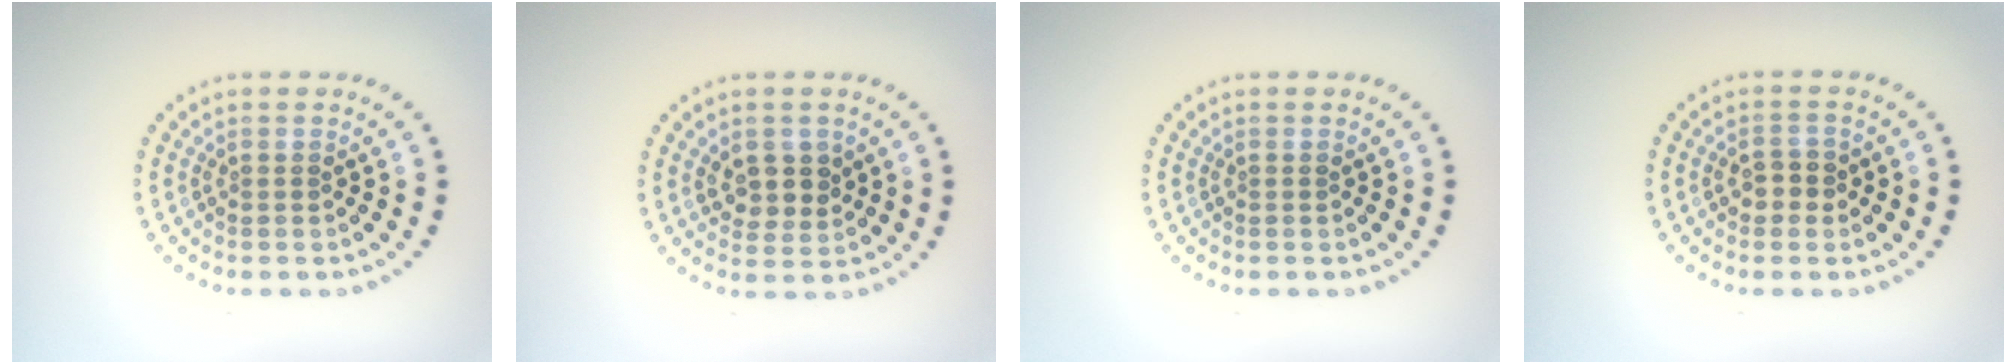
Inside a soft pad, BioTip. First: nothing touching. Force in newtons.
{"total": 2.8, "press": 2.7, "slide": 0.8}
{"total": 0.0}
{"total": 1.9, "press": 1.9, "slide": 0.2}